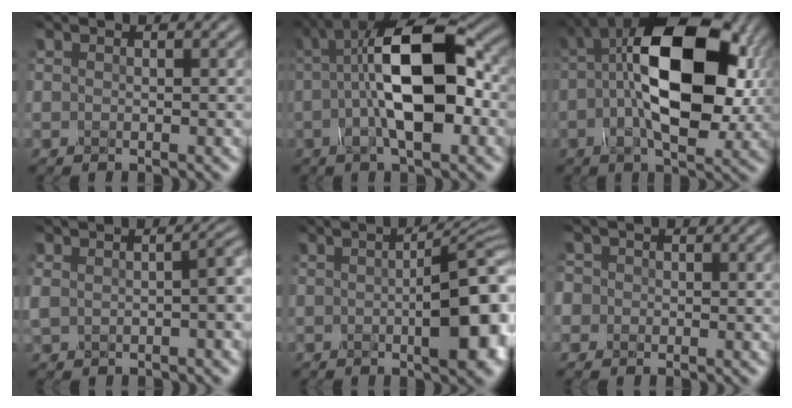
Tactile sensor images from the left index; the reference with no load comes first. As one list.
[{"total": 10.6, "force": [0.2, 3.9, 9.8], "torque": [-0.167, 0.022, -0.005]}, {"total": 13.0, "force": [1.2, 6.2, 11.4], "torque": [-0.189, 0.021, 0.013]}, {"total": 3.8, "force": [-0.1, 1.8, 3.3], "torque": [-0.051, -0.001, 0.010]}, {"total": 8.7, "force": [-0.6, 2.5, 8.3], "torque": [-0.103, -0.002, -0.003]}, {"total": 2.5, "force": [0.3, 2.4, 0.8], "torque": [-0.001, 0.020, -0.018]}]